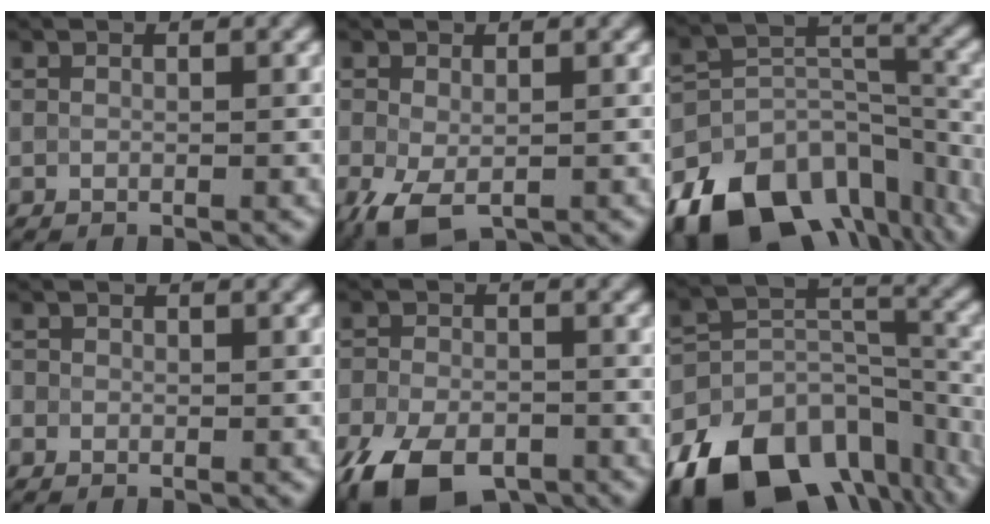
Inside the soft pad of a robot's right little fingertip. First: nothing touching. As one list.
[{"total": 3.0, "force": [-1.6, 1.1, 2.2], "torque": [-0.056, -0.002, -0.020]}, {"total": 15.9, "force": [-11.5, 8.9, 6.3], "torque": [-0.156, -0.015, -0.159]}, {"total": 0.8, "force": [-0.5, -0.1, -0.6], "torque": [0.009, 0.001, -0.002]}, {"total": 8.4, "force": [-5.9, 3.7, 4.7], "torque": [-0.102, -0.022, -0.096]}, {"total": 14.6, "force": [-10.2, 8.1, 6.6], "torque": [-0.153, 0.000, -0.152]}]